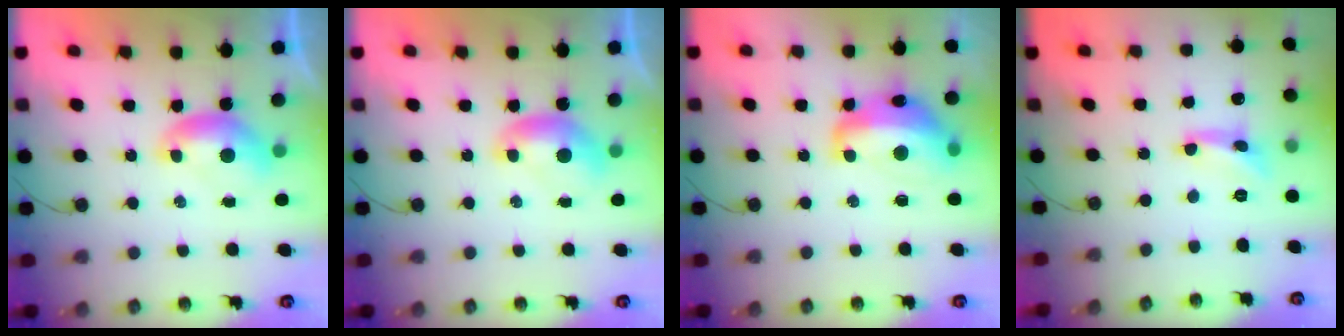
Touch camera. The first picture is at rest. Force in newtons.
{"total": 0.0}
{"total": 7.9, "press": 7.9, "slide": 1.1}
{"total": 2.1, "press": 2.1, "slide": 0.3}